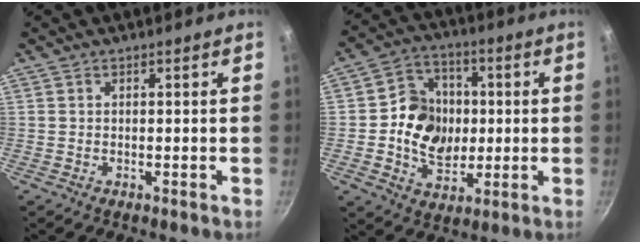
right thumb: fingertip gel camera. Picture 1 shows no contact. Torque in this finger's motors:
{"motor_torque": [0.26, 0.08, 0.58, 0.55, 0.04]}